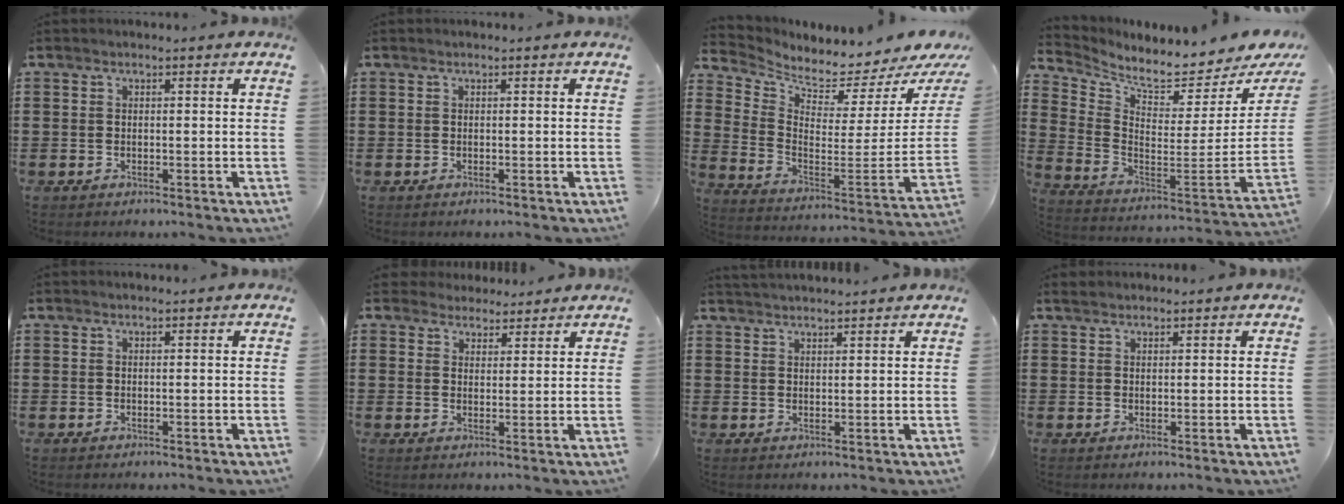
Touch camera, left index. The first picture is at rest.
{"total": 0.0}
{"total": 2.8, "force": [2.8, 0.1, 0.5], "torque": [-0.029, -0.064, 0.037]}
{"total": 4.5, "force": [4.3, 0.2, 1.5], "torque": [-0.044, -0.074, 0.064]}
{"total": 0.0}
{"total": 3.1, "force": [2.7, 1.6, -0.5], "torque": [-0.004, 0.003, 0.051]}
{"total": 1.8, "force": [1.8, -0.1, -0.1], "torque": [-0.003, -0.002, 0.036]}
{"total": 1.0, "force": [0.9, 0.4, 0.0], "torque": [-0.002, 0.002, 0.018]}